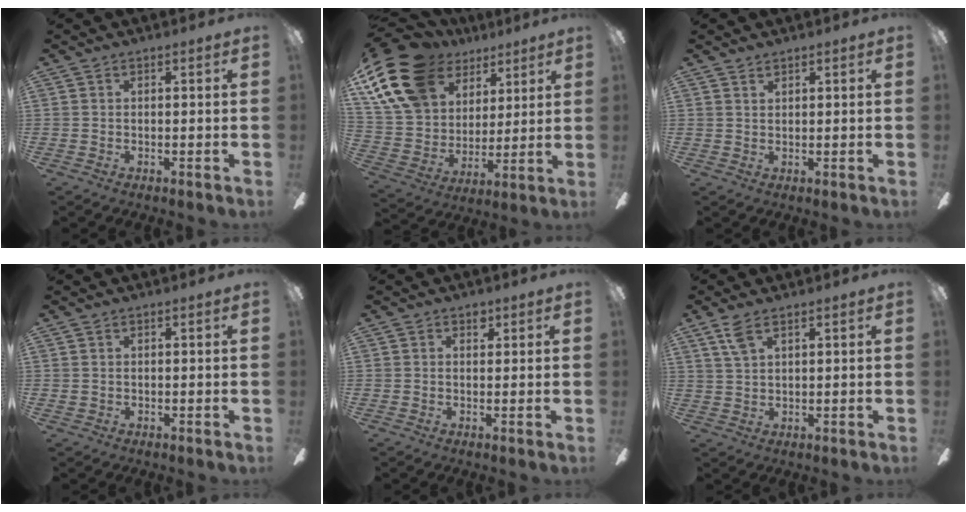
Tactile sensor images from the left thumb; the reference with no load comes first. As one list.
[{"total": 20.6, "force": [11.6, 13.6, 10.2], "torque": [-0.223, -0.044, 0.223]}, {"total": 1.3, "force": [1.2, 0.3, 0.1], "torque": [-0.003, -0.001, 0.024]}, {"total": 0.6, "force": [0.4, 0.5, 0.1], "torque": [-0.003, 0.003, 0.007]}, {"total": 1.7, "force": [1.1, 1.2, 0.7], "torque": [0.002, -0.003, 0.016]}, {"total": 4.7, "force": [3.1, 1.8, 3.1], "torque": [-0.070, -0.002, 0.058]}]